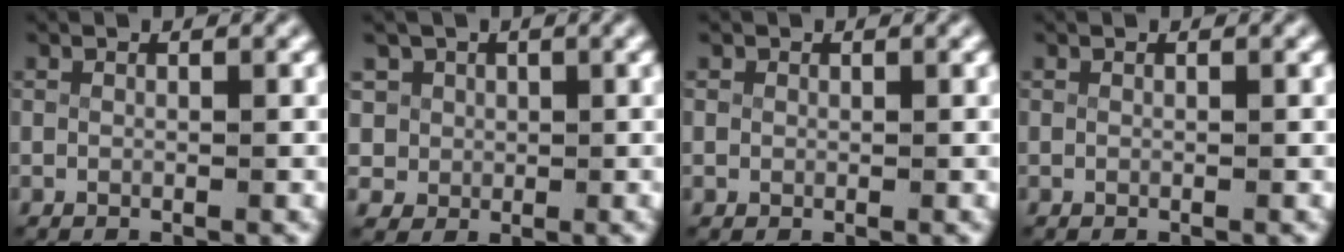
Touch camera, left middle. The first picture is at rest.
{"total": 7.0, "force": [0.4, 6.7, 2.3], "torque": [-0.086, -0.034, 0.017]}
{"total": 1.0, "force": [0.2, 0.9, 0.2], "torque": [-0.012, -0.008, 0.008]}
{"total": 0.0}